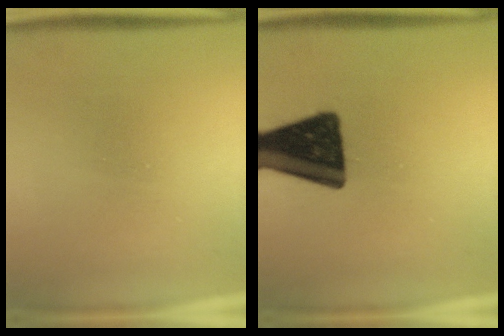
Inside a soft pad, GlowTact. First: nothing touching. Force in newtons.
{"total": 17.8}